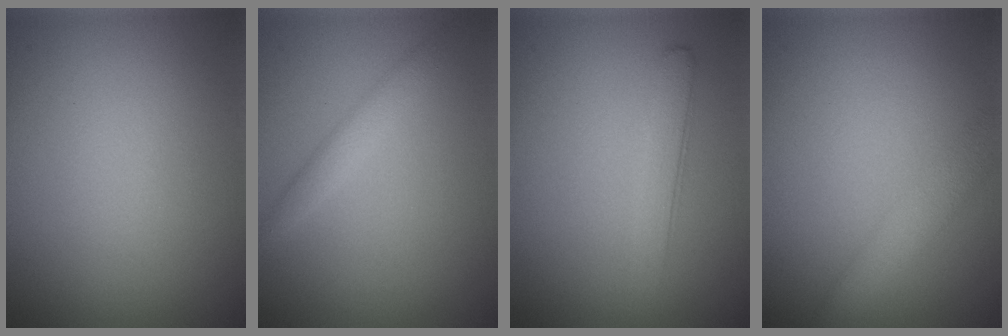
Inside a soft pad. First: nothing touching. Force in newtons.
{"total": 1.7, "press": 1.7, "slide": 0.1}
{"total": 2.2, "press": 2.2, "slide": 0.1}
{"total": 2.9, "press": 2.9, "slide": 0.1}